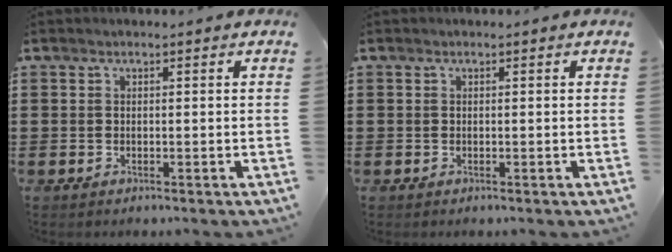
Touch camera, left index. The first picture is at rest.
{"total": 0.0}